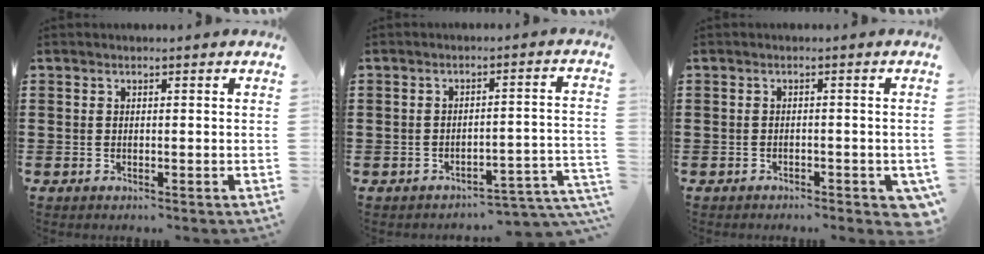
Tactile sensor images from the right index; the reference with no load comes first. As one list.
[{"total": 3.4, "force": [-3.2, 0.5, 0.8], "torque": [-0.016, 0.002, -0.070]}, {"total": 1.1, "force": [-1.0, 0.4, 0.2], "torque": [-0.009, -0.003, -0.020]}]